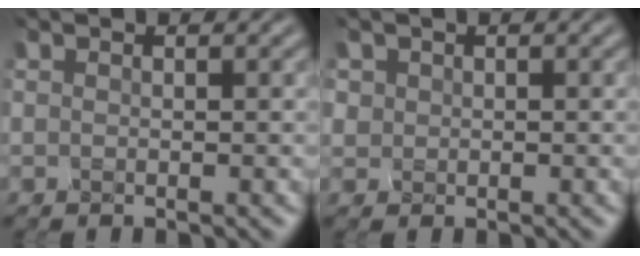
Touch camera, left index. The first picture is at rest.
{"total": 0.9, "force": [-0.1, 0.9, 0.0], "torque": [-0.003, -0.005, -0.001]}